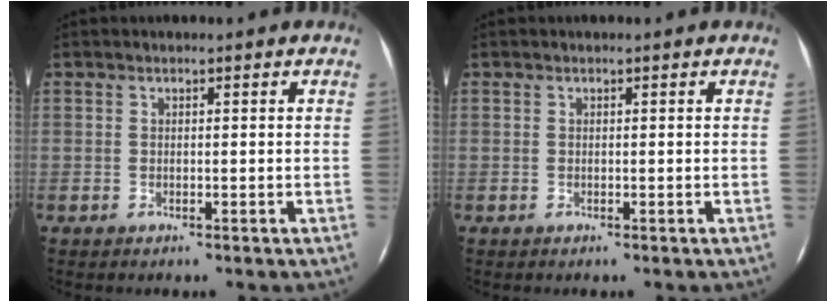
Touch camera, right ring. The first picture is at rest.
{"total": 0.0}